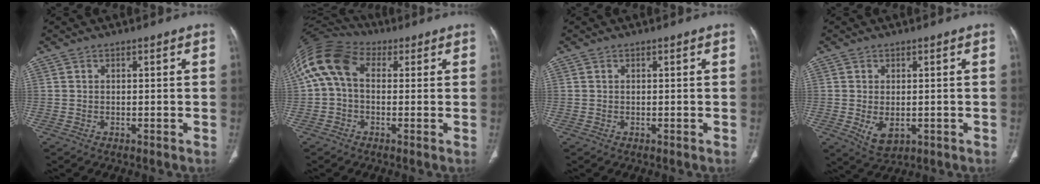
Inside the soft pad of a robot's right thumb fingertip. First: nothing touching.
{"total": 12.5, "force": [2.0, 8.5, 8.9], "torque": [-0.181, 0.041, 0.025]}
{"total": 0.0}
{"total": 4.7, "force": [-0.9, 2.9, 3.7], "torque": [-0.063, -0.010, -0.001]}